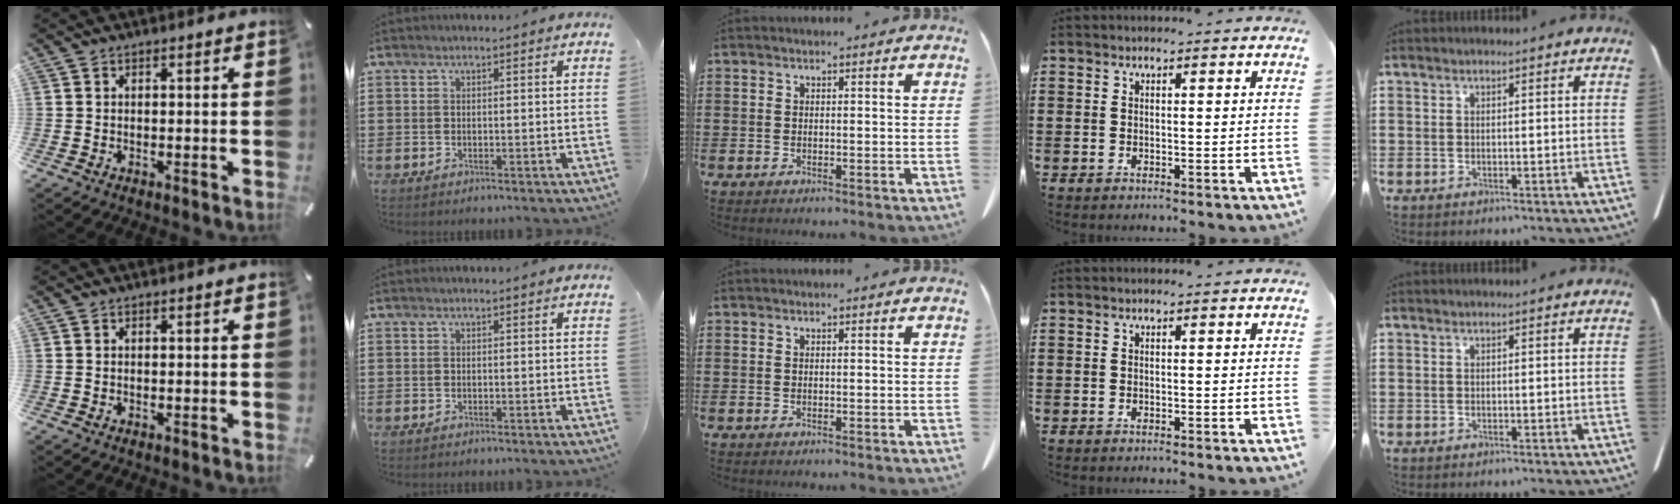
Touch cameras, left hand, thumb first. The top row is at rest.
{}